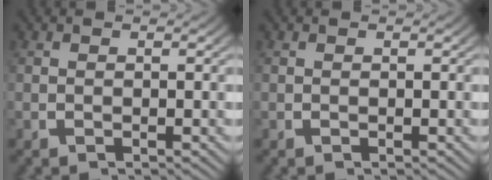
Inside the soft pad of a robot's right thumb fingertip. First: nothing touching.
{"total": 0.0}